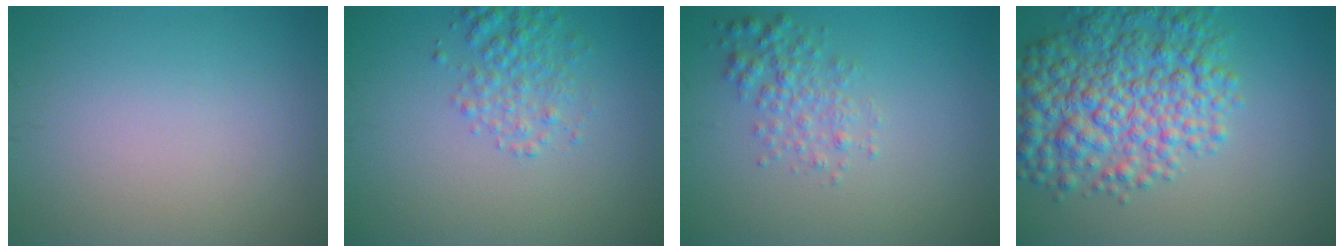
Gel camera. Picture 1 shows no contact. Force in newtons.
{"total": 2.7, "press": 2.7, "slide": 0.1}
{"total": 2.4, "press": 2.4, "slide": 0.1}
{"total": 8.7, "press": 8.7, "slide": 0.3}